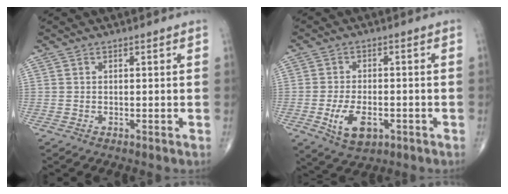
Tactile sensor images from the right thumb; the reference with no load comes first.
{"total": 7.6, "force": [-2.5, 4.2, 5.8], "torque": [-0.101, 0.001, -0.034]}